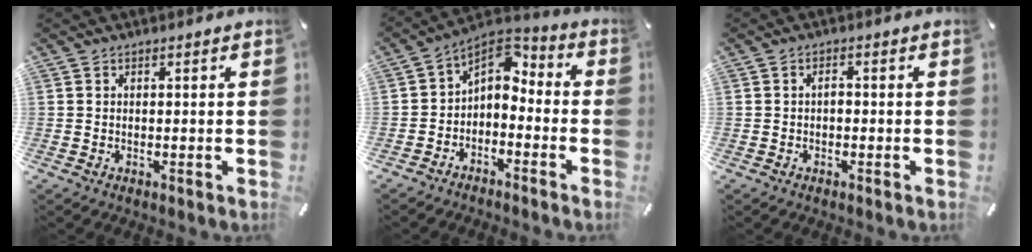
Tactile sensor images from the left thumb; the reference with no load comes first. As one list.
[{"total": 5.3, "force": [-0.8, 4.4, 2.8], "torque": [-0.043, 0.008, -0.018]}, {"total": 1.5, "force": [-0.3, 0.8, 1.2], "torque": [-0.023, 0.004, -0.008]}]